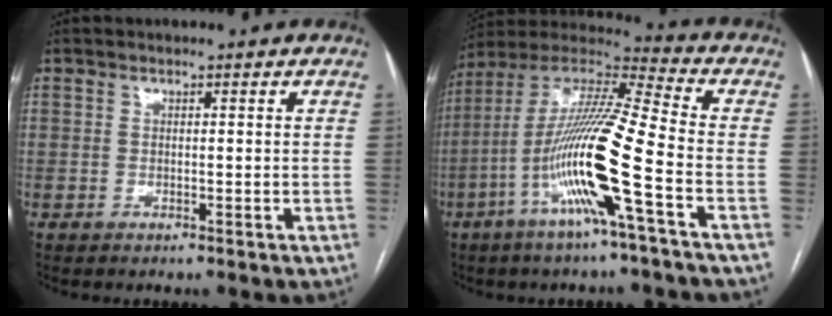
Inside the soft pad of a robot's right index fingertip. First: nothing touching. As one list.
[{"total": 17.7, "force": [-5.8, -0.4, 16.7], "torque": [-0.331, -0.001, -0.119]}]